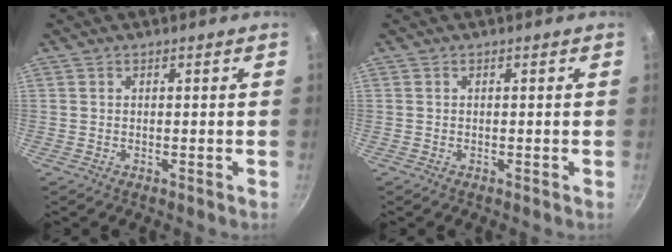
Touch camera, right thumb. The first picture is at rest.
{"total": 0.0}